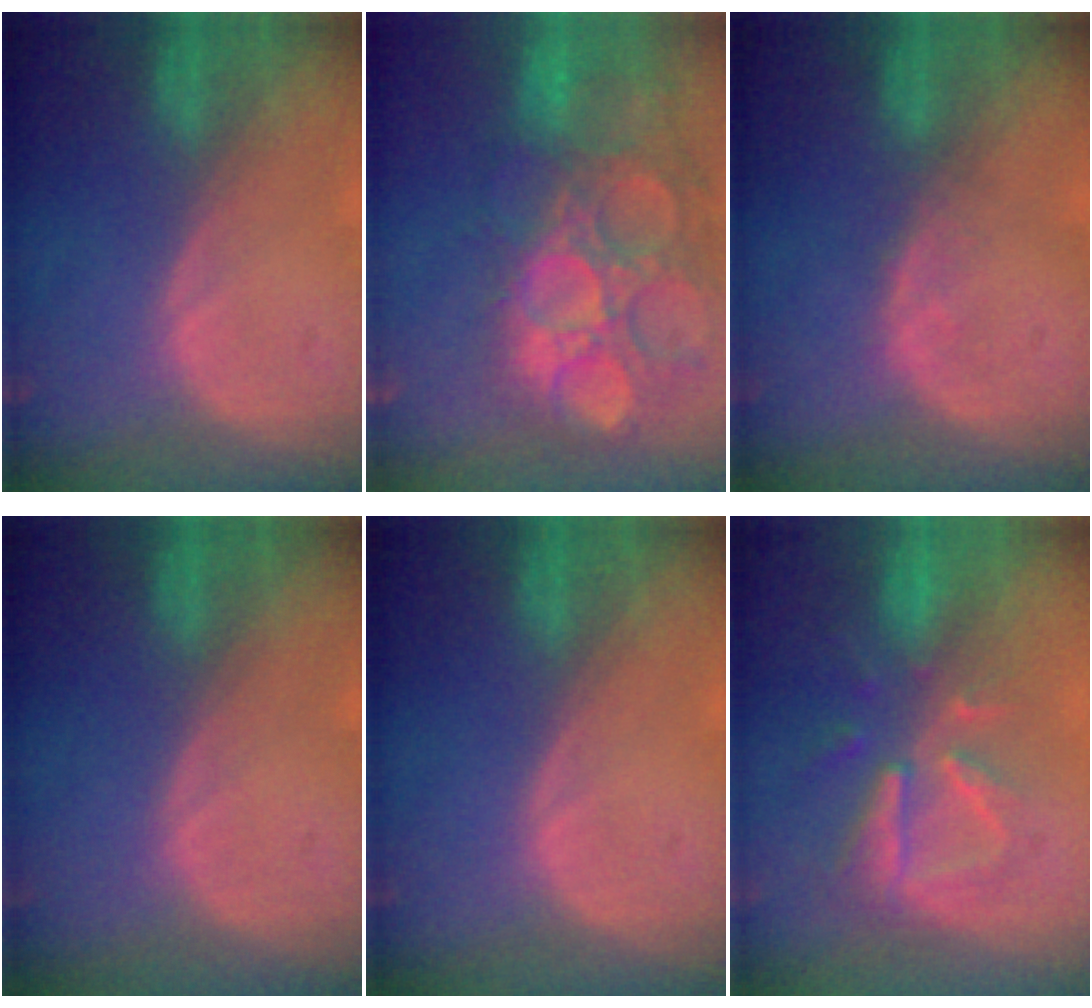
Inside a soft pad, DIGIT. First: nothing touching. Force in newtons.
{"total": 15.6, "press": 12.8, "slide": 8.9}
{"total": 1.4, "press": 1.4, "slide": 0.2}
{"total": 0.0}
{"total": 0.0}
{"total": 8.0, "press": 7.4, "slide": 3.0}